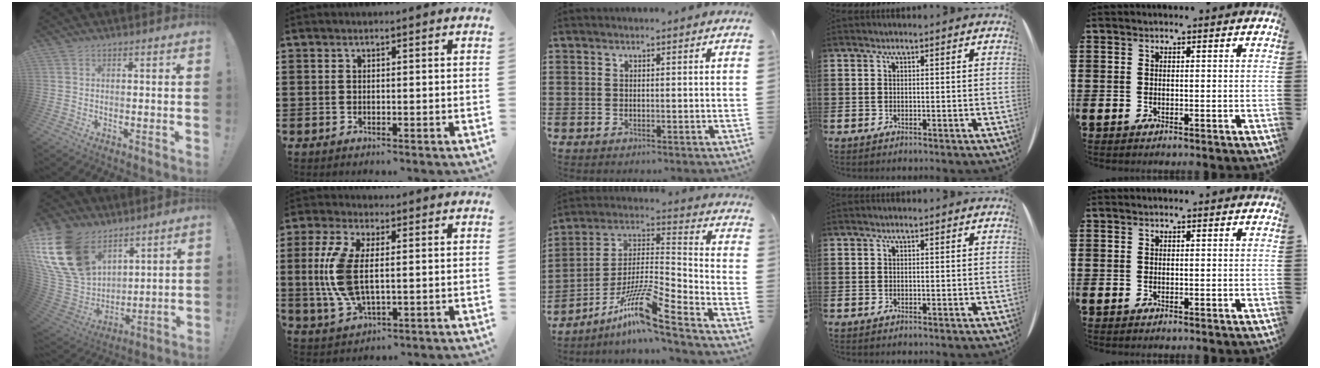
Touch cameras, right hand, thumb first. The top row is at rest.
{"thumb": {"total": 23.4, "force": [12.3, 15.6, 12.3], "torque": [-0.255, -0.067, 0.254]}, "index": {"total": 9.4, "force": [0.5, 4.3, 8.4], "torque": [-0.206, -0.006, 0.001]}, "middle": {"total": 12.3, "force": [-8.7, 0.8, 8.7], "torque": [-0.177, -0.005, -0.173]}}